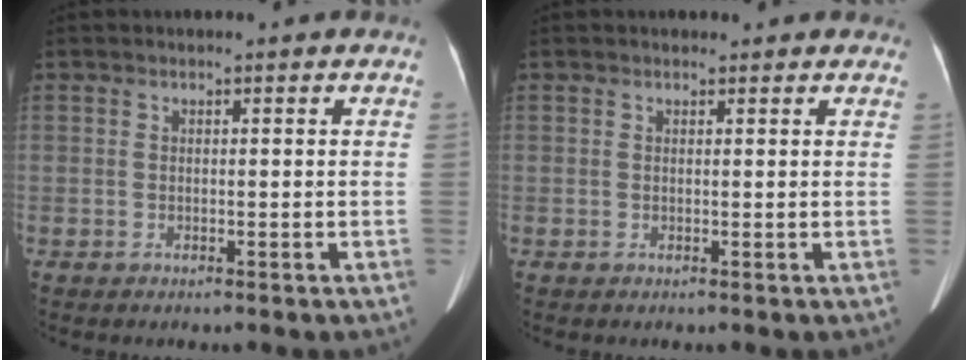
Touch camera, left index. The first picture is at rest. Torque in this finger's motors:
{"motor_torque": [0.48, -1.08, -0.15, -0.02]}